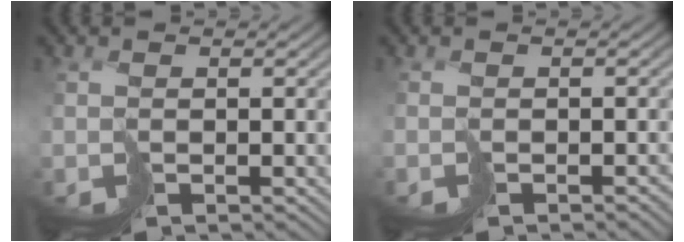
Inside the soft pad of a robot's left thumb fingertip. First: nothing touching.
{"total": 1.2, "force": [-1.1, 0.4, 0.3], "torque": [0.006, 0.001, -0.018]}